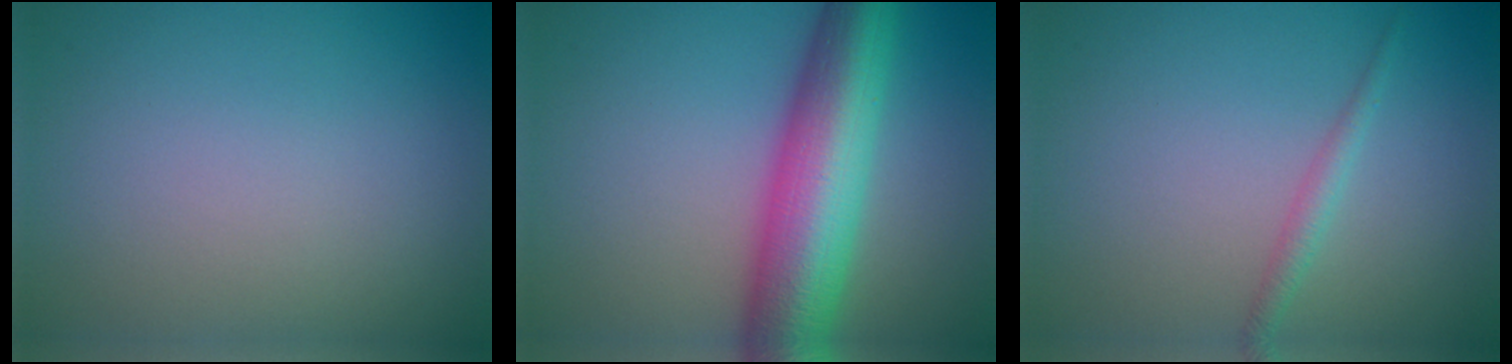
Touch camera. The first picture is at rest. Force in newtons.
{"total": 10.5, "press": 10.5, "slide": 0.1}
{"total": 1.4, "press": 1.4, "slide": 0.0}